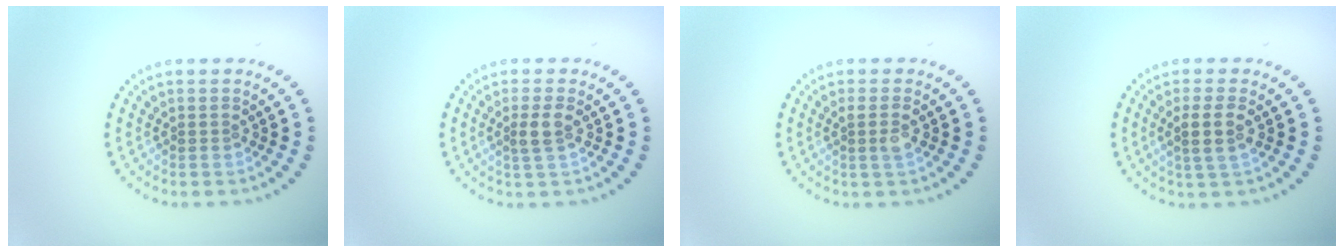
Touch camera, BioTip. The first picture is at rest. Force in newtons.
{"total": 1.8, "press": 1.5, "slide": 0.9}
{"total": 1.6, "press": 1.4, "slide": 0.8}
{"total": 2.6, "press": 2.2, "slide": 1.3}